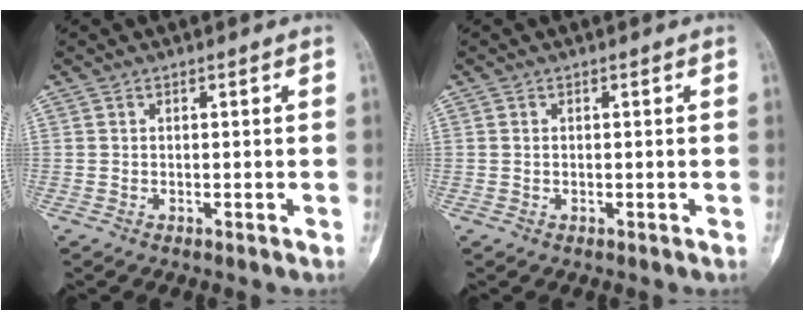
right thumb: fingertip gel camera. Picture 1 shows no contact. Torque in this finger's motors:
{"motor_torque": [0.36, 0.08, 0.18, 0.02, 0.03]}